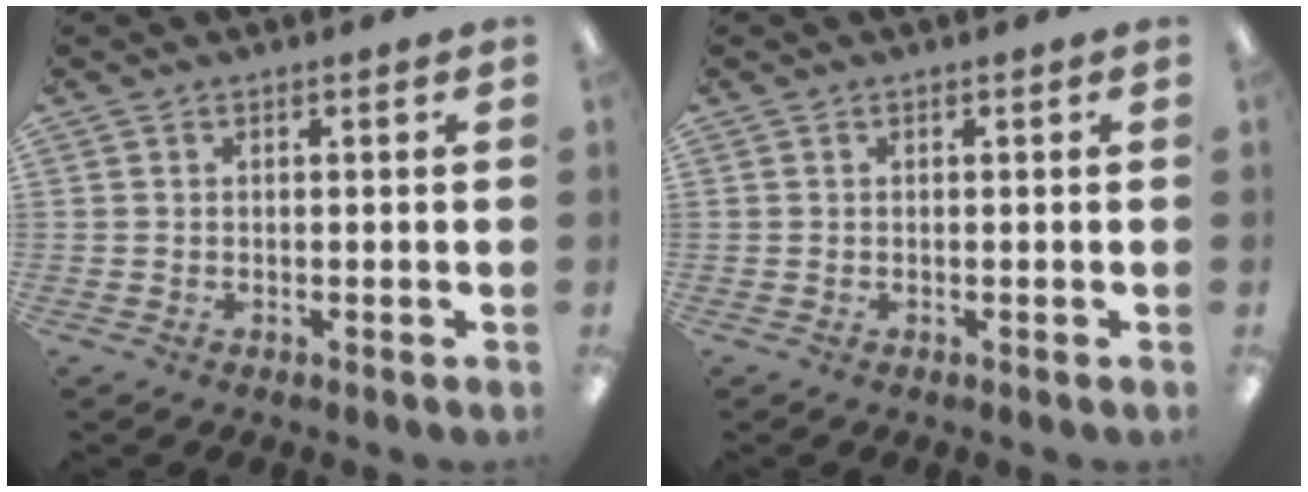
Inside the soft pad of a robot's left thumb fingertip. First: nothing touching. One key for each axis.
{"total": 0.0}